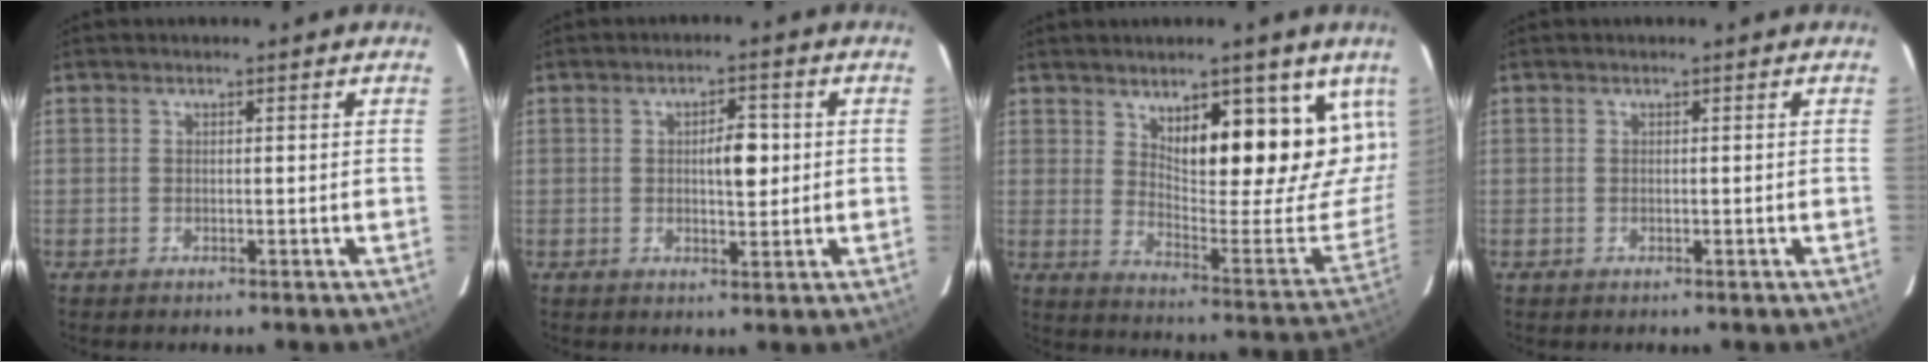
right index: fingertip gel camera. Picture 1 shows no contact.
{"total": 4.4, "force": [0.4, 1.5, 4.1], "torque": [-0.064, 0.005, 0.009]}
{"total": 18.0, "force": [9.2, 4.8, 14.7], "torque": [-0.185, -0.024, 0.142]}
{"total": 0.0}